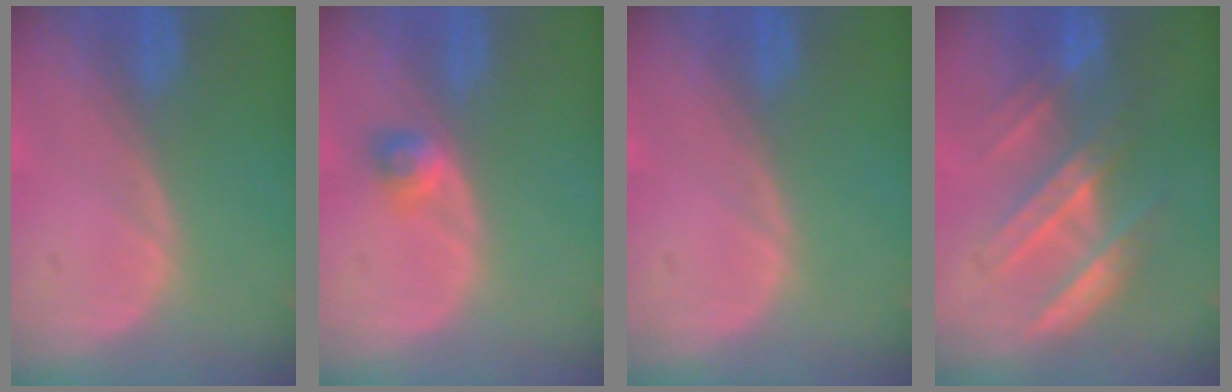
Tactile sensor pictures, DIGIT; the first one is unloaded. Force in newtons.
{"total": 2.6, "press": 2.2, "slide": 1.4}
{"total": 0.0}
{"total": 7.0, "press": 7.0, "slide": 0.2}